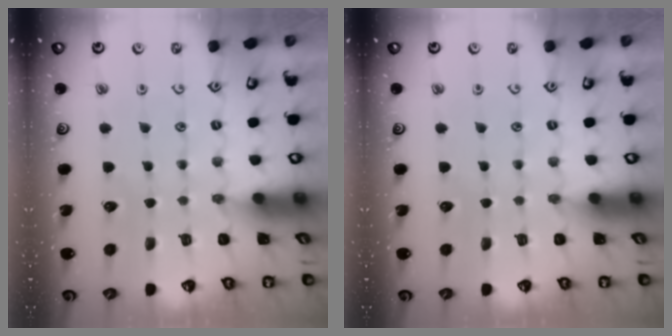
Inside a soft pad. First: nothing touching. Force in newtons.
{"total": 0.0}